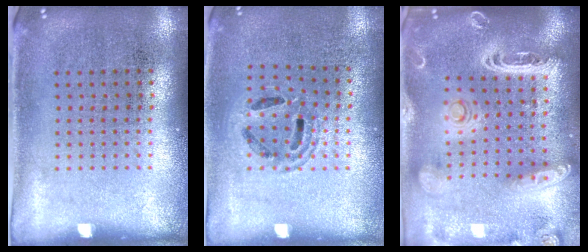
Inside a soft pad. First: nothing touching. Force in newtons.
{"total": 1.1, "press": 1.1, "slide": 0.3}
{"total": 3.2, "press": 2.7, "slide": 1.8}